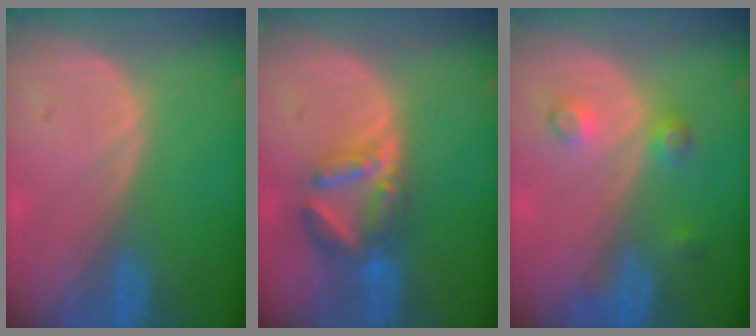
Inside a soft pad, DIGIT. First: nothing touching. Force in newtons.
{"total": 7.2, "press": 6.3, "slide": 3.5}
{"total": 3.5, "press": 3.2, "slide": 1.4}